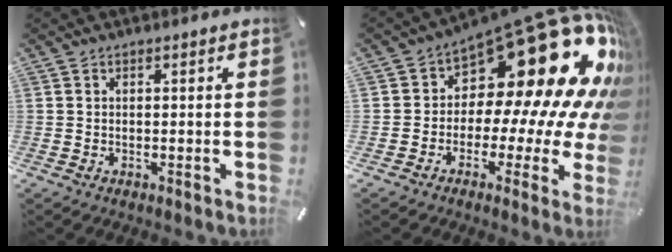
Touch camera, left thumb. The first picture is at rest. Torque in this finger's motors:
{"motor_torque": [1.28, 1.27, 1.69, -0.27, 0.14]}